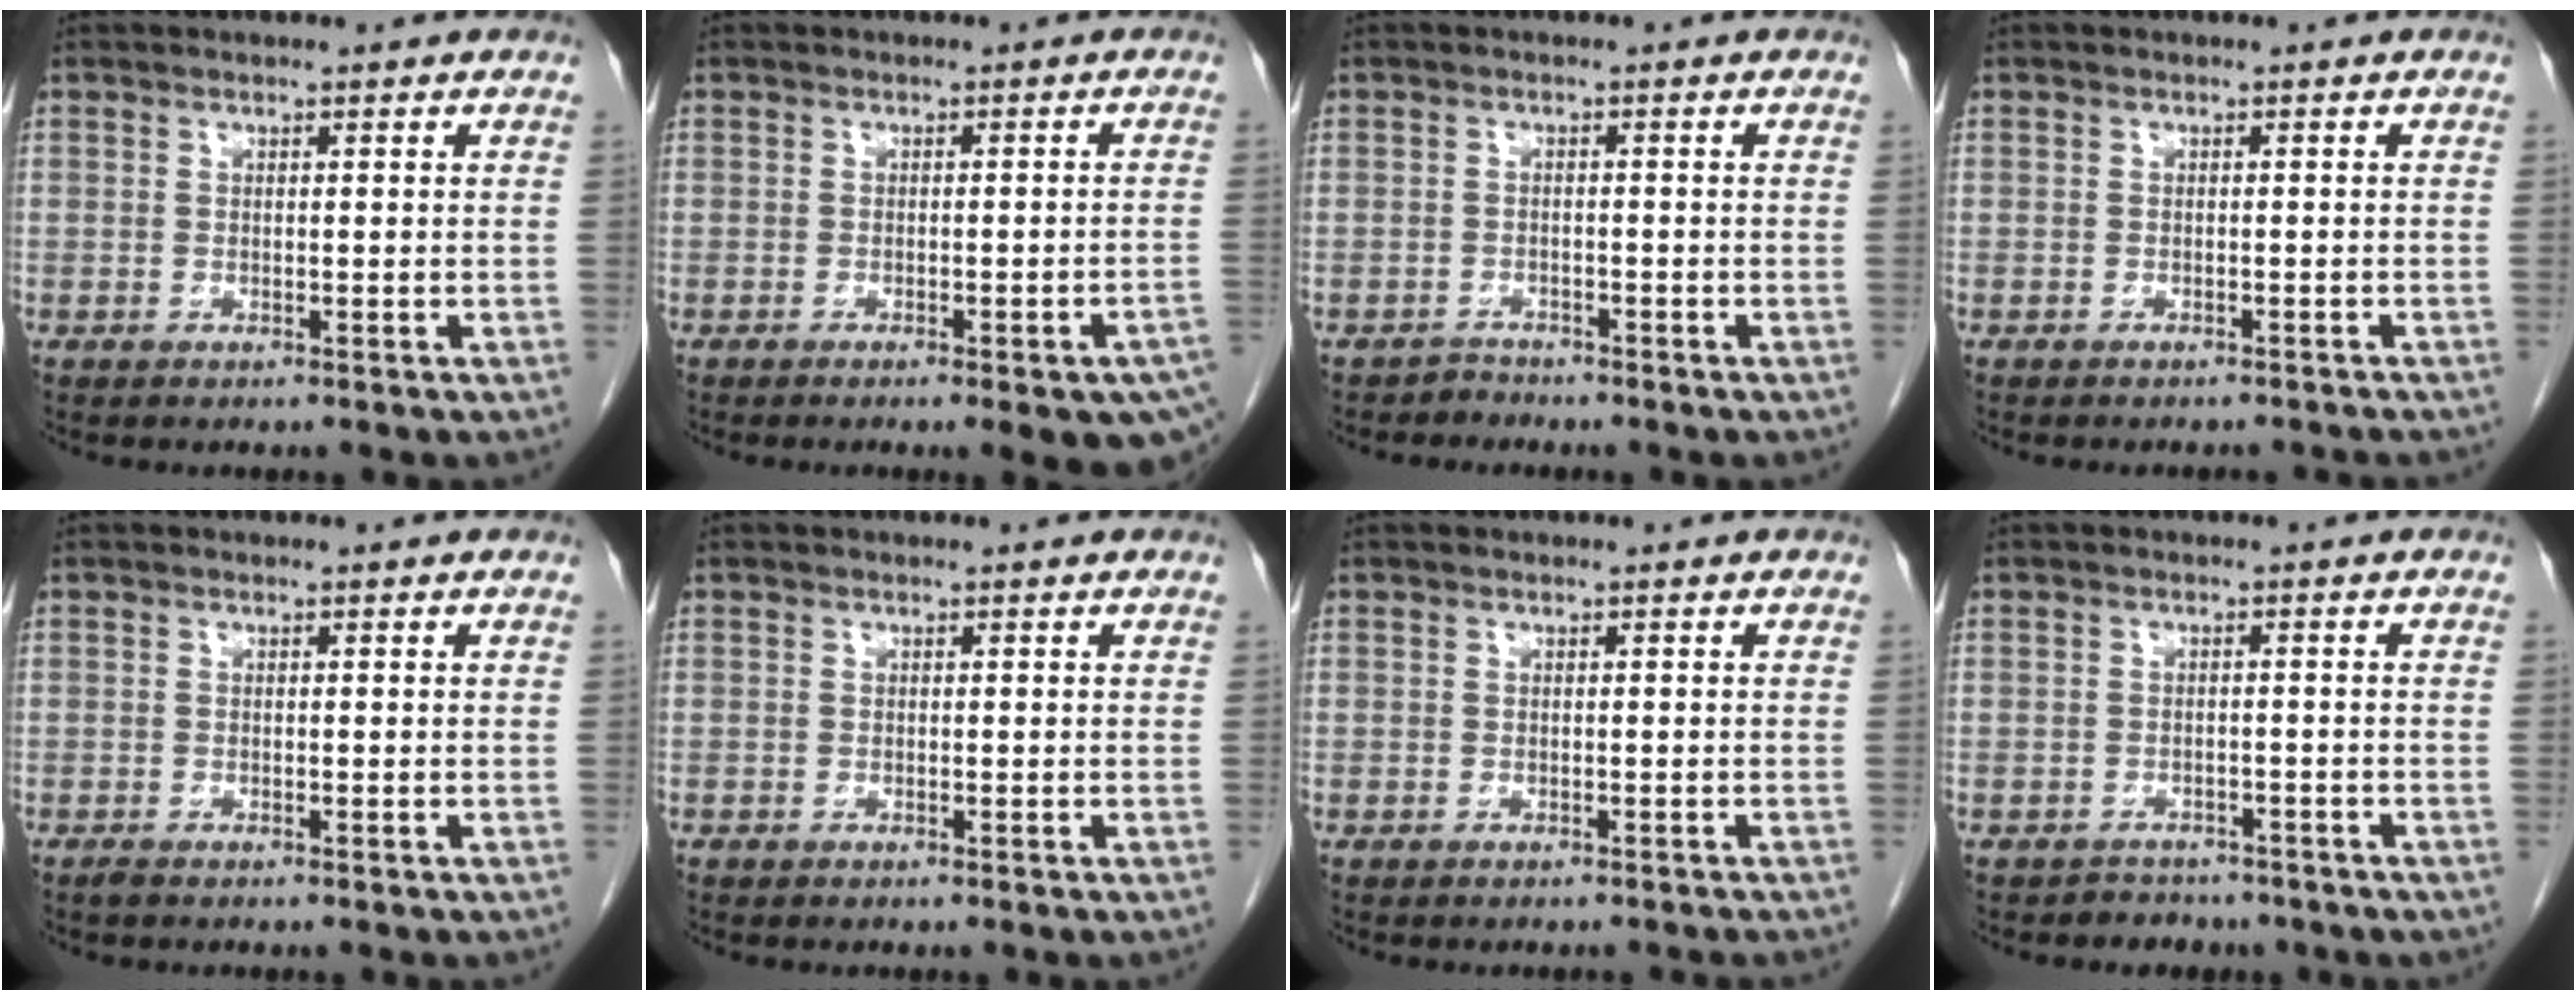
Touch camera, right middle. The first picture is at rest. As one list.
[{"total": 8.8, "force": [-5.9, 1.4, 6.4], "torque": [-0.050, 0.001, -0.069]}, {"total": 1.4, "force": [-1.2, 0.3, -0.6], "torque": [0.013, -0.002, -0.023]}, {"total": 3.7, "force": [-3.6, 0.7, 0.8], "torque": [-0.011, -0.008, -0.041]}, {"total": 0.5, "force": [-0.5, 0.1, 0.2], "torque": [-0.009, -0.002, -0.010]}, {"total": 0.0}, {"total": 1.9, "force": [-1.8, 0.3, 0.4], "torque": [-0.010, -0.003, -0.022]}, {"total": 4.2, "force": [-3.5, 2.3, 0.1], "torque": [-0.006, 0.011, -0.040]}]